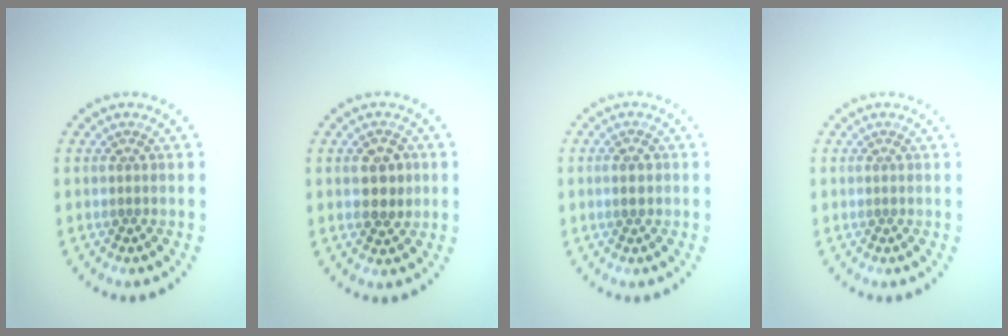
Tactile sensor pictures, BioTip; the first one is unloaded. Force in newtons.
{"total": 2.8, "press": 2.7, "slide": 0.3}
{"total": 1.7, "press": 1.7, "slide": 0.0}
{"total": 0.0}